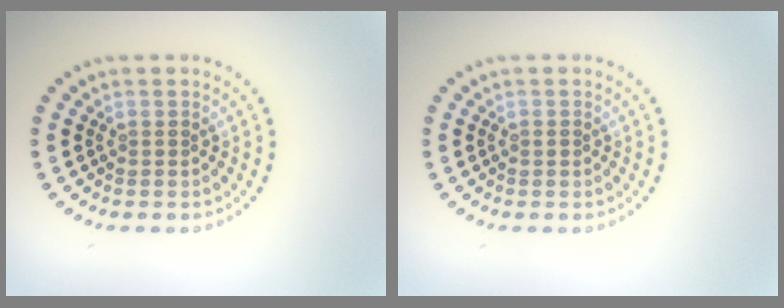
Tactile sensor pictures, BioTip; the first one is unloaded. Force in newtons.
{"total": 0.5, "press": 0.5, "slide": 0.2}